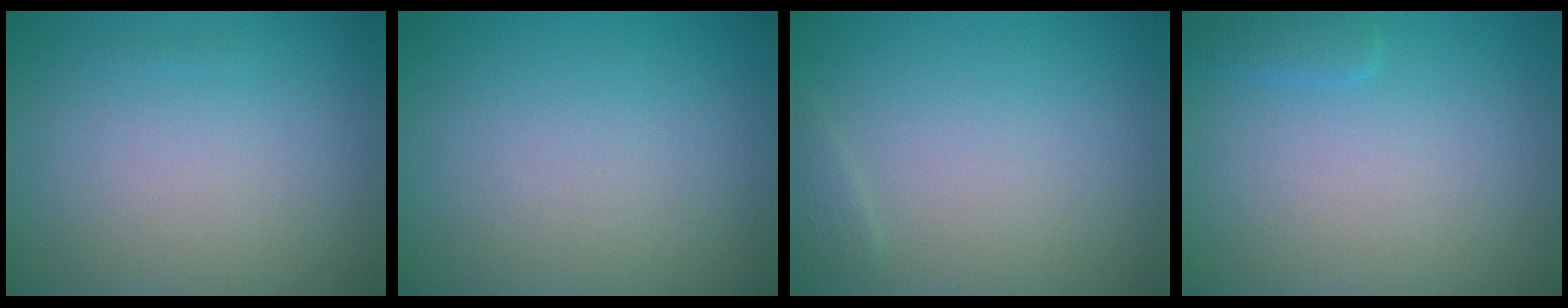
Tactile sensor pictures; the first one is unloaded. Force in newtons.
{"total": 0.0}
{"total": 0.7, "press": 0.7, "slide": 0.1}
{"total": 1.0, "press": 1.0, "slide": 0.1}